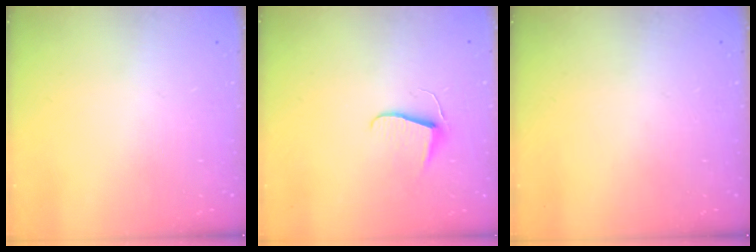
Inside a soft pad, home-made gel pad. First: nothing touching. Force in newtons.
{"total": 6.2, "press": 6.1, "slide": 0.6}
{"total": 0.0}